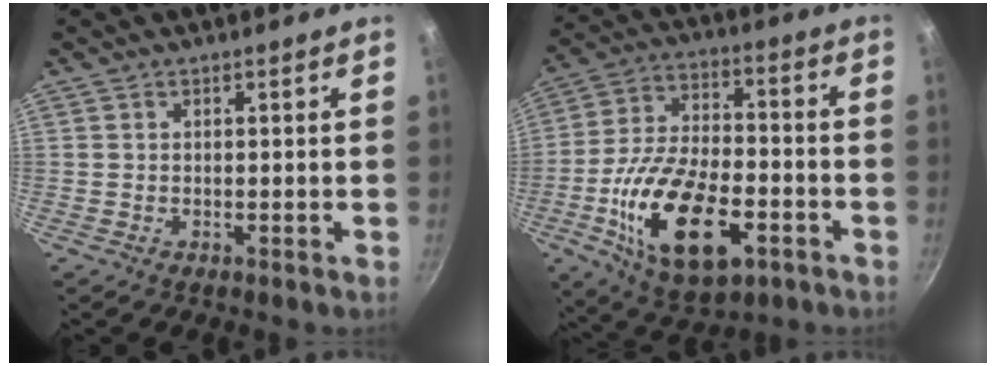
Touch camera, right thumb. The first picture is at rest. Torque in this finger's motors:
{"motor_torque": [0.46, 1.17, 1.59, -1.17, 0.31]}